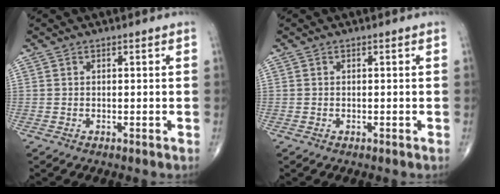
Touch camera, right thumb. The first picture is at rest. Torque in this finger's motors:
{"motor_torque": [-0.08, 0.00, -0.18, -0.17, -0.02]}